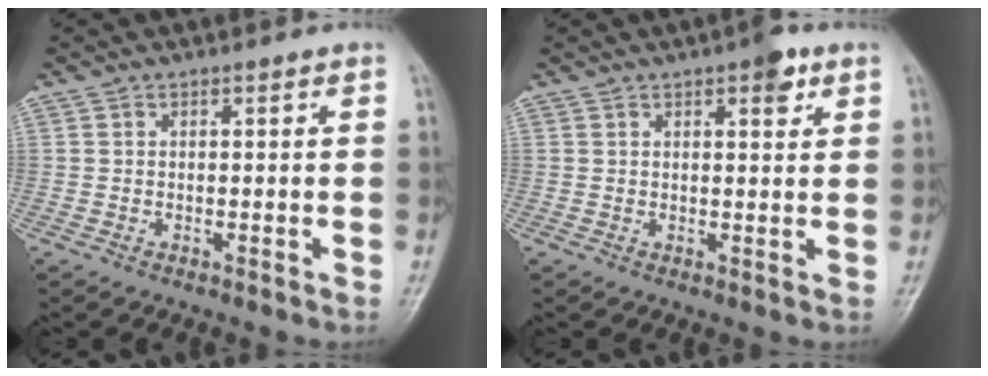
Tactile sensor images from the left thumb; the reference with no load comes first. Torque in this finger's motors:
{"motor_torque": [0.58, 0.28, 0.33, -0.48, 0.01]}